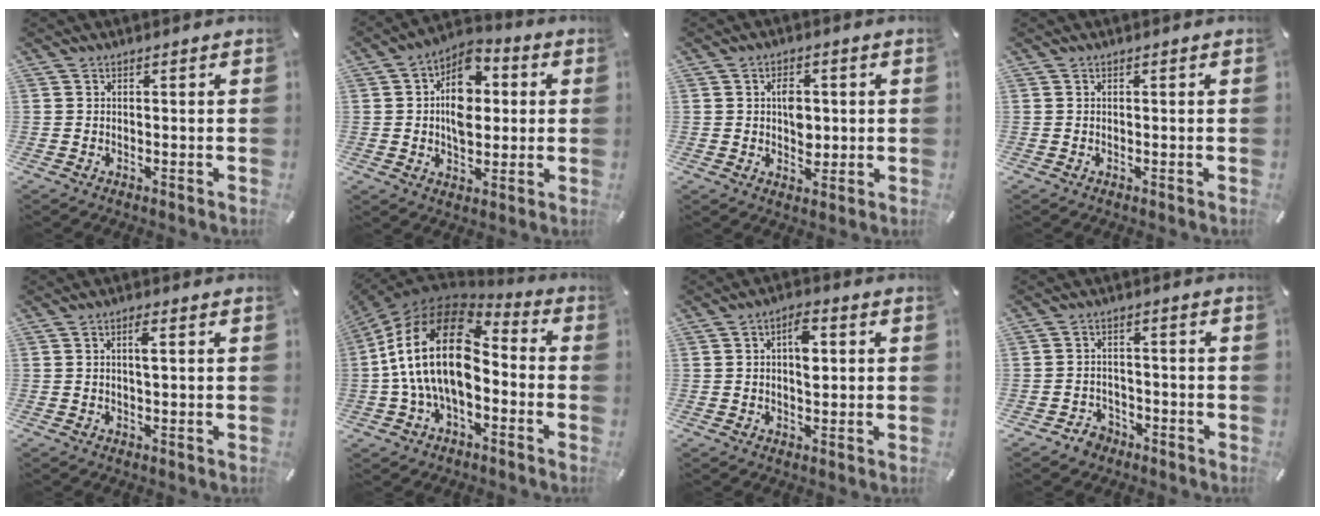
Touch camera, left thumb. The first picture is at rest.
{"total": 12.1, "force": [1.6, 8.7, 8.2], "torque": [-0.128, 0.005, 0.028]}
{"total": 5.4, "force": [0.4, 4.0, 3.6], "torque": [-0.040, -0.003, 0.001]}
{"total": 0.0}
{"total": 3.2, "force": [0.6, 0.9, 3.0], "torque": [-0.052, 0.002, 0.007]}
{"total": 23.4, "force": [-0.4, 13.9, 18.8], "torque": [-0.386, 0.023, -0.008]}
{"total": 6.3, "force": [1.2, 3.4, 5.2], "torque": [-0.065, -0.005, 0.012]}
{"total": 4.3, "force": [-2.7, 3.1, 1.2], "torque": [-0.025, 0.013, -0.052]}